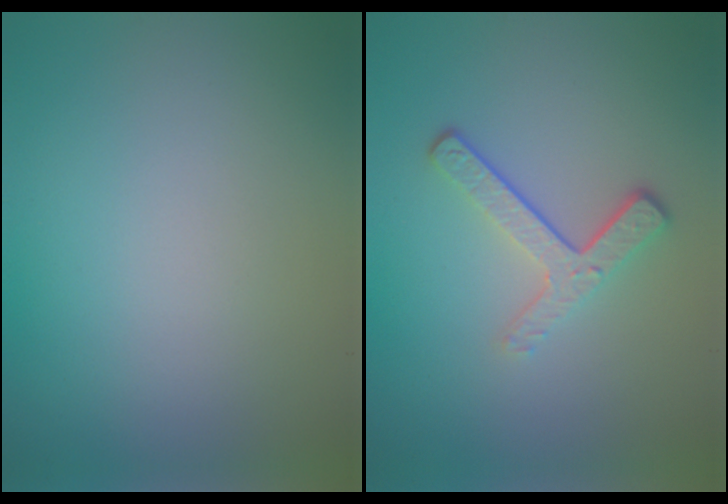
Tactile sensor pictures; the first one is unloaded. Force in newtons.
{"total": 3.4, "press": 2.3, "slide": 2.5}